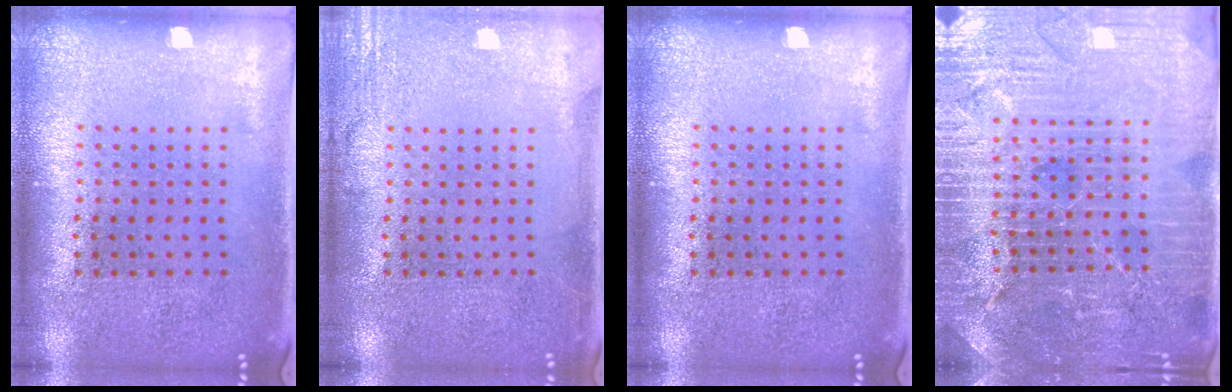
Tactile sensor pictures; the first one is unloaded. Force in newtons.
{"total": 2.4, "press": 2.4, "slide": 0.3}
{"total": 0.0}
{"total": 4.4, "press": 4.1, "slide": 1.5}